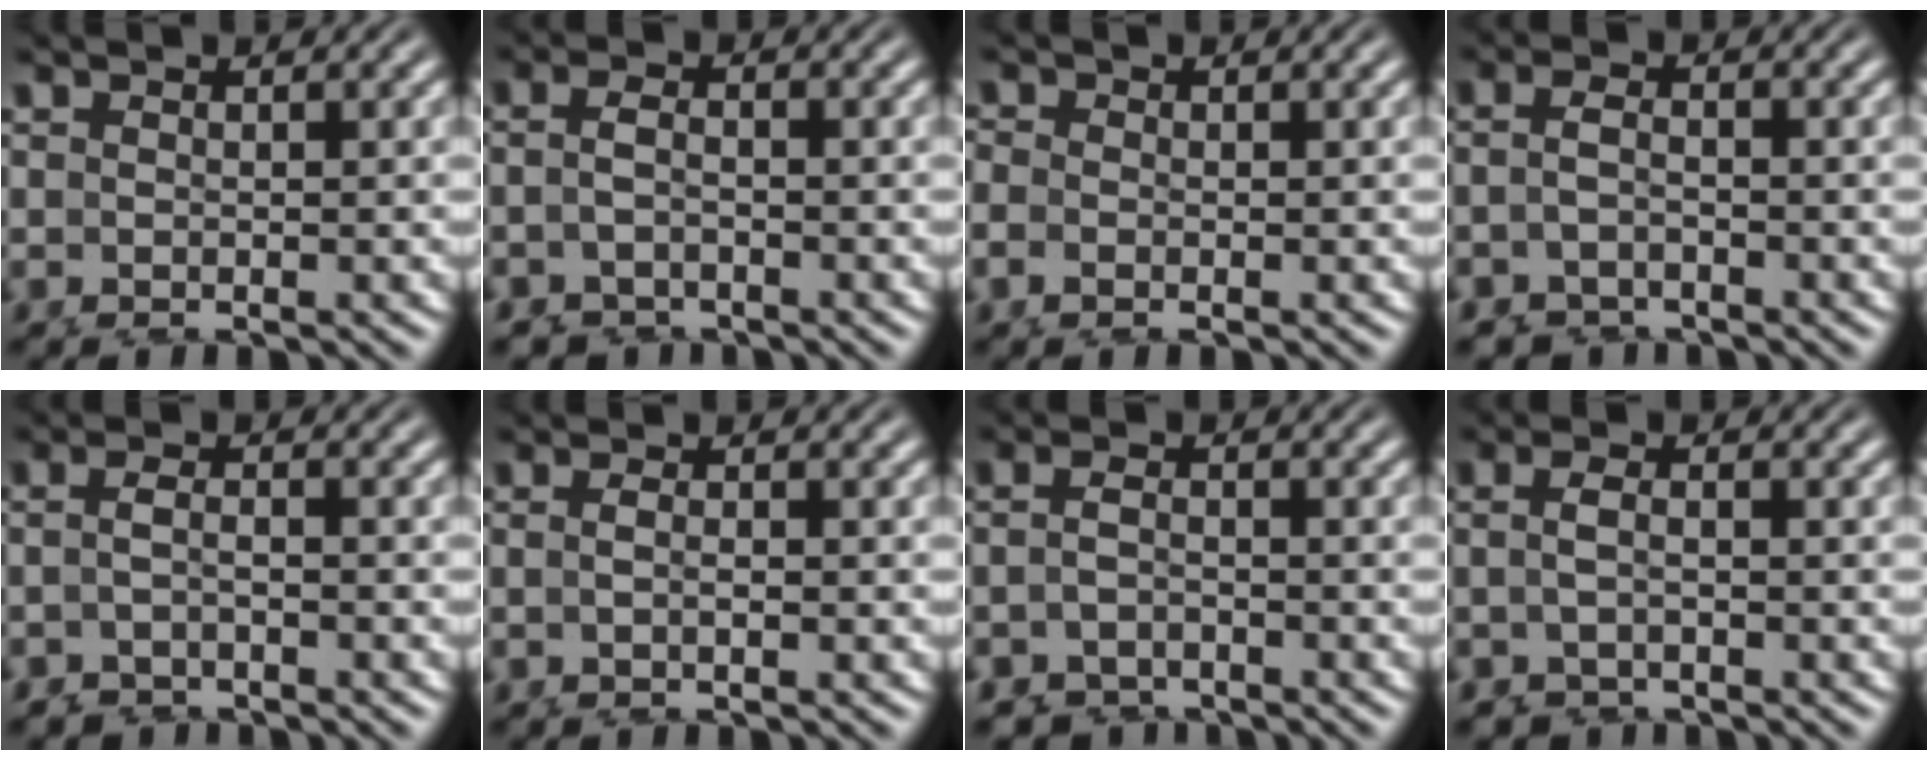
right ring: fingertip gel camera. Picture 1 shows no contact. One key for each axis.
{"total": 2.6, "fx": -1.1, "fy": 2.2, "fz": 0.9, "tx": -0.022, "ty": -0.005, "tz": -0.021}
{"total": 1.8, "fx": -0.1, "fy": 1.7, "fz": 0.7, "tx": -0.017, "ty": -0.004, "tz": -0.005}
{"total": 3.0, "fx": -1.4, "fy": 2.5, "fz": 1.0, "tx": -0.022, "ty": -0.006, "tz": -0.027}
{"total": 2.1, "fx": -0.8, "fy": 1.6, "fz": 1.1, "tx": -0.017, "ty": -0.003, "tz": -0.019}
{"total": 1.8, "fx": -0.3, "fy": 0.5, "fz": 1.6, "tx": -0.031, "ty": 0.000, "tz": -0.006}
{"total": 3.0, "fx": -2.4, "fy": 1.8, "fz": 0.4, "tx": -0.007, "ty": -0.013, "tz": -0.036}
{"total": 2.4, "fx": -0.8, "fy": 1.7, "fz": 1.4, "tx": -0.031, "ty": -0.002, "tz": -0.018}